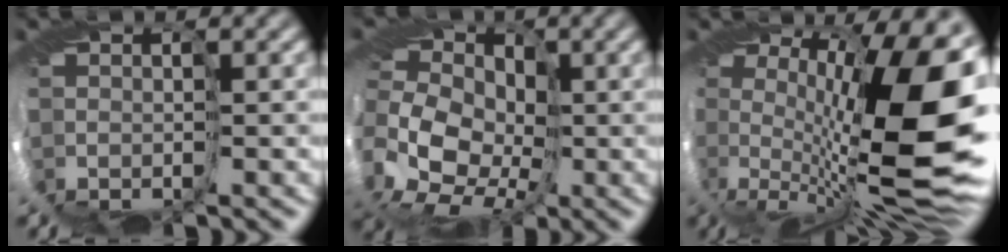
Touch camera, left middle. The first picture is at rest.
{"total": 9.7, "force": [-1.0, 7.3, 6.2], "torque": [-0.103, -0.003, -0.030]}
{"total": 13.2, "force": [0.3, 2.7, 12.9], "torque": [-0.175, 0.011, 0.013]}